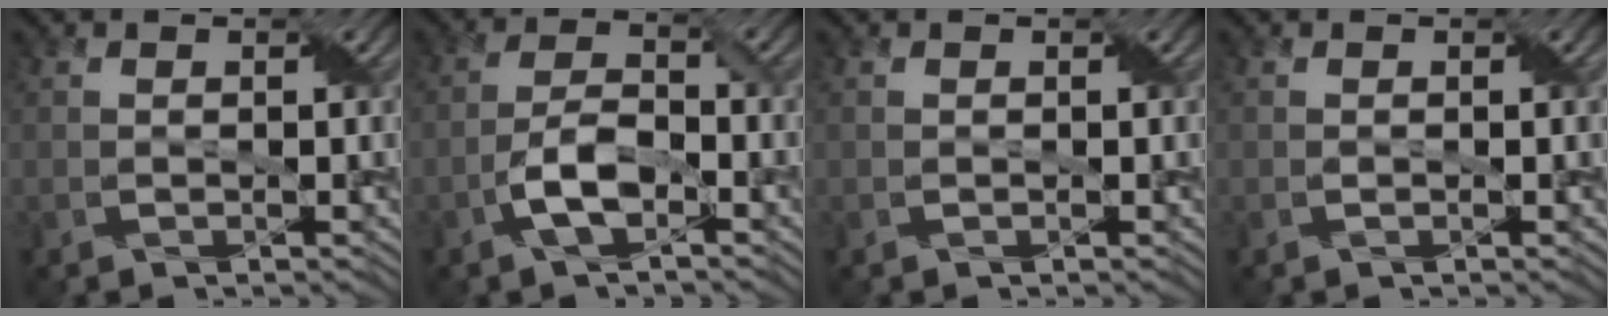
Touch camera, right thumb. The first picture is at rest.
{"total": 5.1, "force": [-2.5, 2.0, 4.0], "torque": [-0.084, 0.007, -0.053]}
{"total": 0.0}
{"total": 0.0}